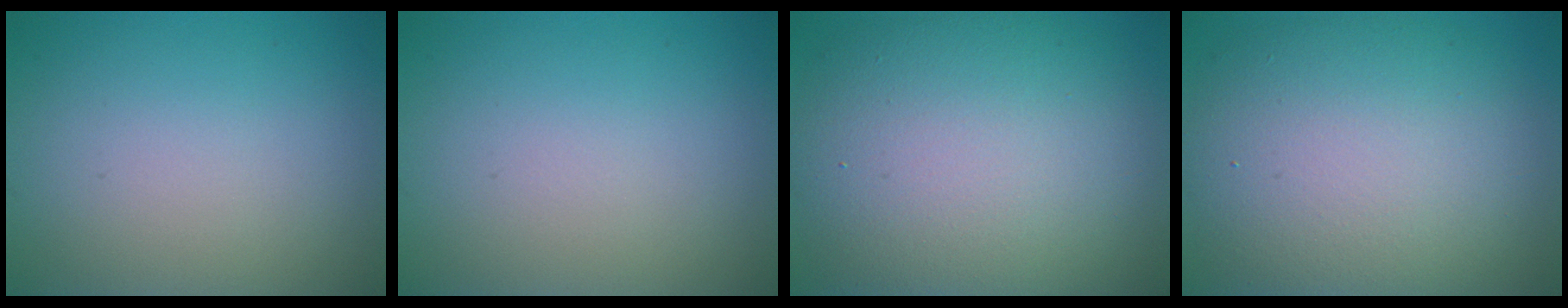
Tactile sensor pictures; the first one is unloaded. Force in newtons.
{"total": 0.0}
{"total": 13.0, "press": 13.0, "slide": 1.0}
{"total": 11.5, "press": 11.4, "slide": 1.2}